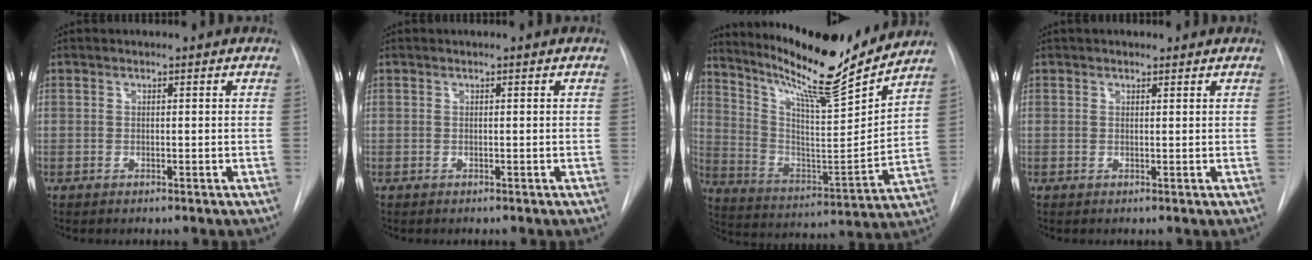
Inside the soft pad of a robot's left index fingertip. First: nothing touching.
{"total": 0.0}
{"total": 20.7, "force": [18.4, 0.9, 9.4], "torque": [-0.167, -0.041, 0.291]}
{"total": 1.4, "force": [1.1, 0.6, 0.5], "torque": [-0.009, 0.011, 0.015]}